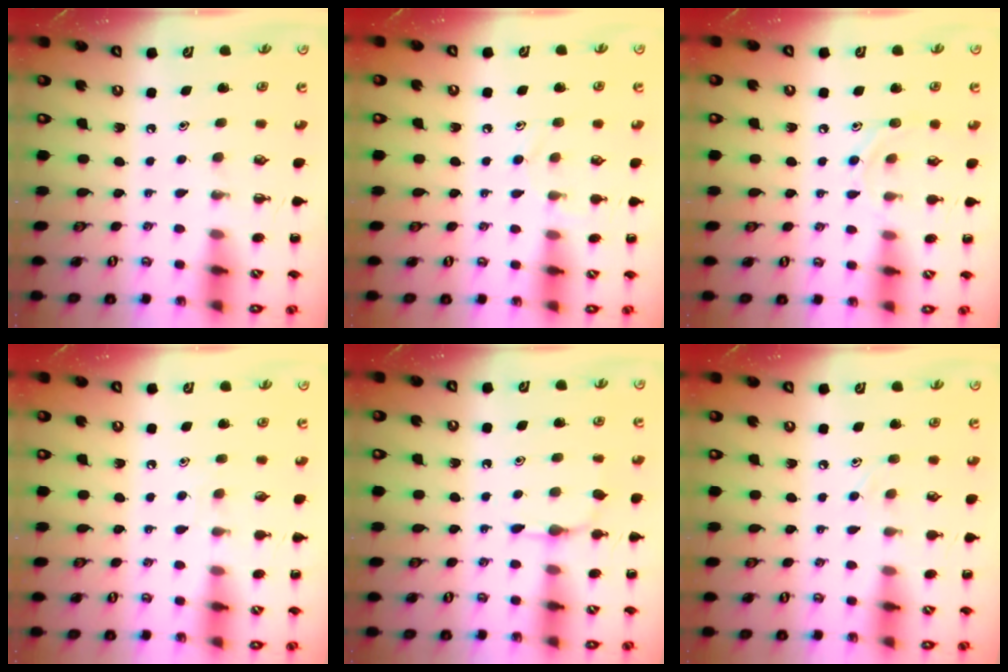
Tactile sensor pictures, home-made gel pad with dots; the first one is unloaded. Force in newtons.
{"total": 8.2, "press": 7.9, "slide": 2.2}
{"total": 6.6, "press": 6.5, "slide": 1.1}
{"total": 2.3, "press": 2.3, "slide": 0.6}
{"total": 5.2, "press": 5.0, "slide": 1.5}
{"total": 6.1, "press": 5.8, "slide": 2.1}